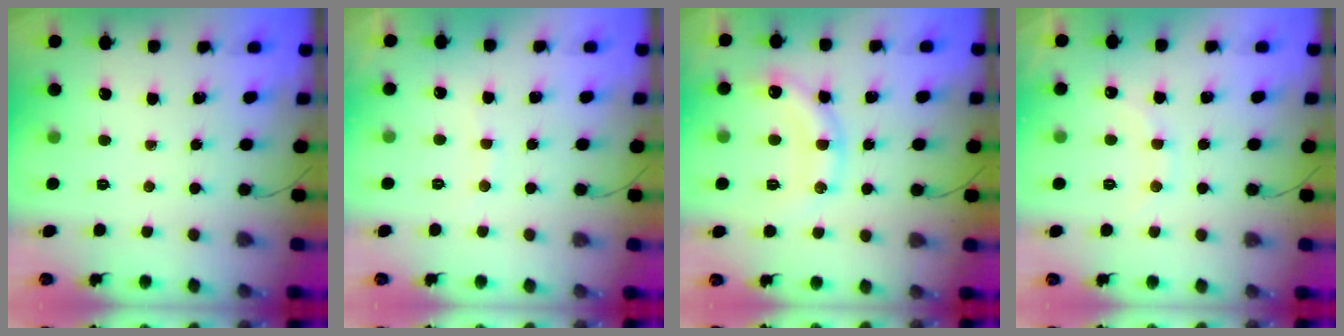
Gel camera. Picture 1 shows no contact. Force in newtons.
{"total": 4.8, "press": 4.8, "slide": 0.7}
{"total": 13.8, "press": 13.7, "slide": 1.6}
{"total": 8.6, "press": 8.5, "slide": 1.3}